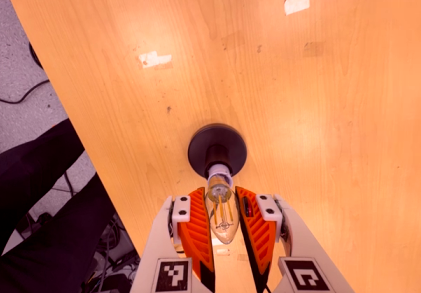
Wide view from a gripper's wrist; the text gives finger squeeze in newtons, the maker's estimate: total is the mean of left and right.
{"total": 13.2, "left": 13.7, "right": 12.7}